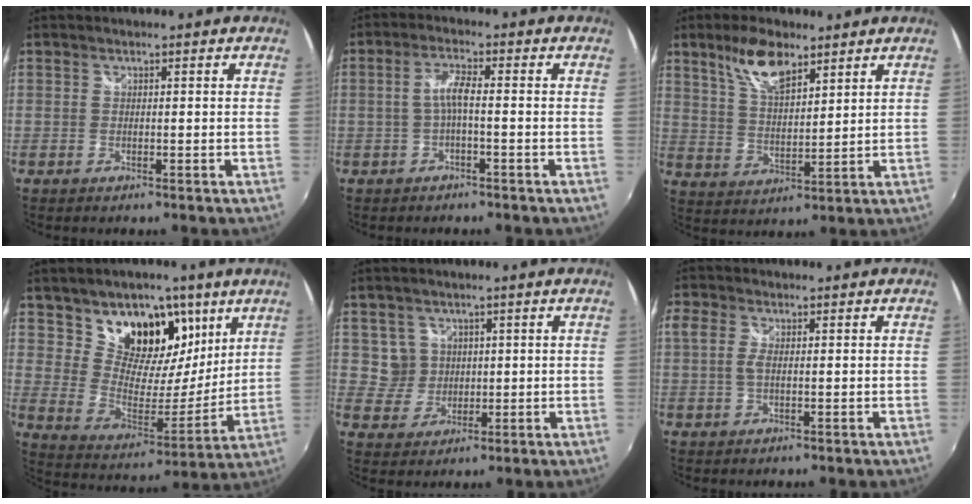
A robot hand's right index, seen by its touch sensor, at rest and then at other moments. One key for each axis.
{"total": 3.4, "fx": -1.1, "fy": 0.3, "fz": 3.2, "tx": -0.069, "ty": 0.006, "tz": -0.020}
{"total": 9.1, "fx": 5.9, "fy": 3.6, "fz": 5.9, "tx": -0.111, "ty": 0.011, "tz": 0.116}
{"total": 17.6, "fx": 9.9, "fy": 11.5, "fz": 8.9, "tx": -0.156, "ty": -0.003, "tz": 0.175}
{"total": 4.6, "fx": 1.8, "fy": 4.3, "fz": 0.2, "tx": 0.000, "ty": 0.009, "tz": 0.039}
{"total": 2.5, "fx": 0.2, "fy": 1.2, "fz": 2.3, "tx": -0.049, "ty": 0.001, "tz": 0.000}